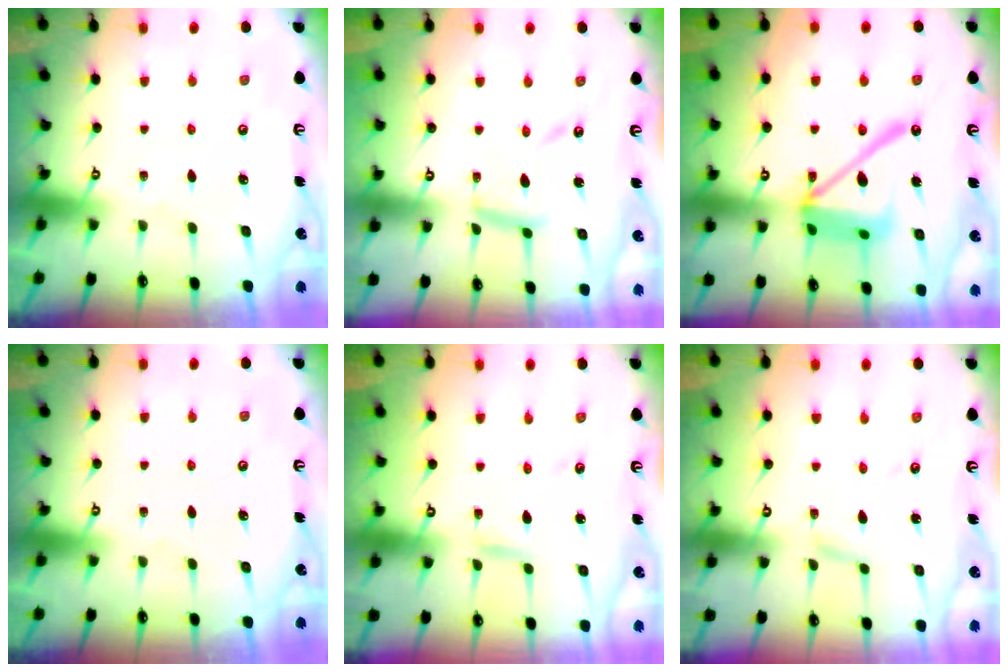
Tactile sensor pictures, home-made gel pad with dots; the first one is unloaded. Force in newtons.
{"total": 10.5, "press": 10.5, "slide": 1.0}
{"total": 17.6, "press": 17.5, "slide": 1.7}
{"total": 0.0}
{"total": 3.1, "press": 3.1, "slide": 0.1}
{"total": 2.5, "press": 2.5, "slide": 0.1}